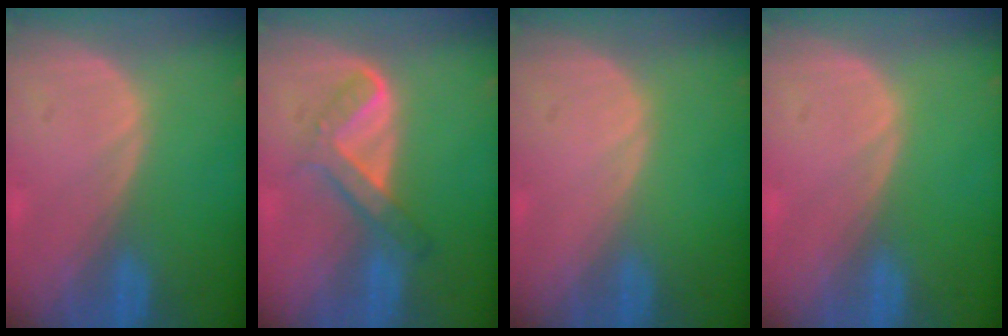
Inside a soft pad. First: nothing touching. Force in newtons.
{"total": 5.3, "press": 5.1, "slide": 1.6}
{"total": 0.0}
{"total": 0.0}